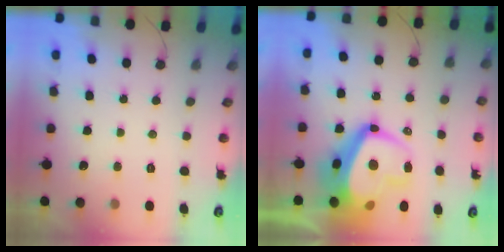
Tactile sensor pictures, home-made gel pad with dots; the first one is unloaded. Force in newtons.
{"total": 18.7, "press": 18.6, "slide": 2.2}